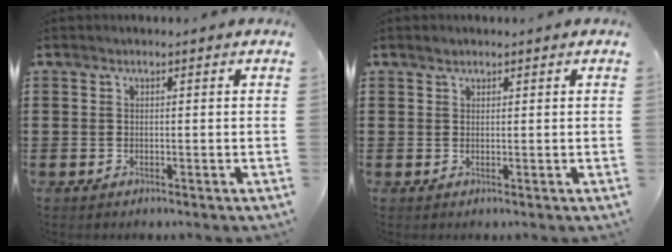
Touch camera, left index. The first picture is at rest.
{"total": 0.8, "force": [0.7, 0.4, 0.2], "torque": [-0.005, 0.003, 0.013]}